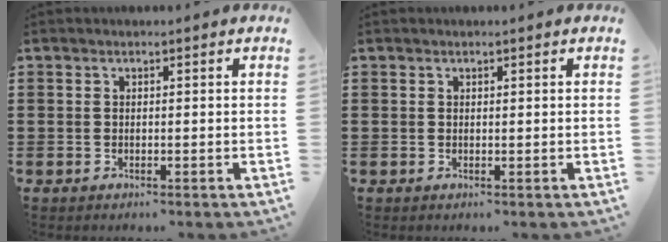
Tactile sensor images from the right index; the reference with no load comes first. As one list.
[{"total": 0.0}]